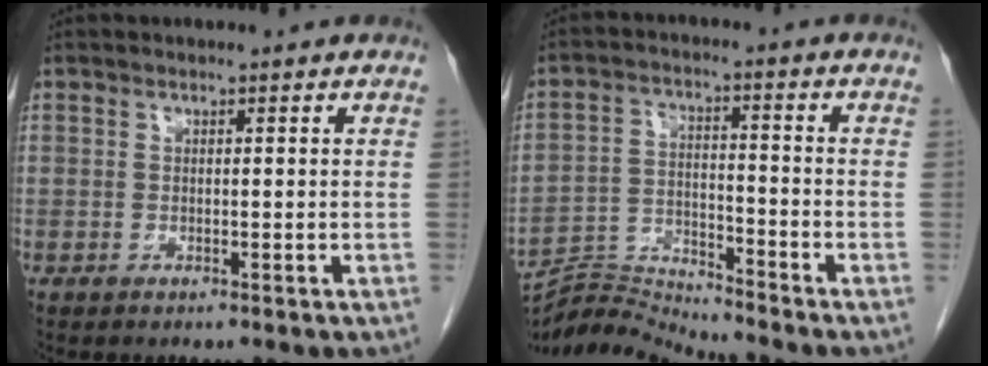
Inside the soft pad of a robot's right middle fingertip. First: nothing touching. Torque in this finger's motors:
{"motor_torque": [-0.42, -0.29, -0.25, -0.06]}